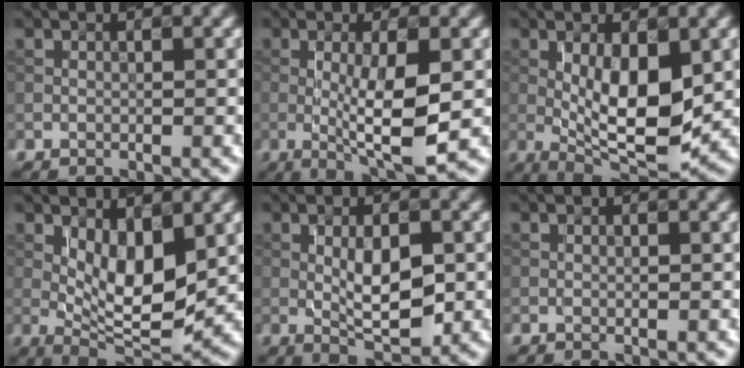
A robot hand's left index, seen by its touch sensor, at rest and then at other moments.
{"total": 6.6, "force": [-0.5, 1.4, 6.4], "torque": [-0.108, -0.011, -0.003]}
{"total": 8.0, "force": [0.1, 2.7, 7.5], "torque": [-0.126, -0.009, 0.006]}
{"total": 6.6, "force": [1.1, 2.5, 6.0], "torque": [-0.095, -0.015, 0.025]}
{"total": 4.8, "force": [-0.2, 1.8, 4.5], "torque": [-0.080, -0.002, 0.000]}
{"total": 0.0}